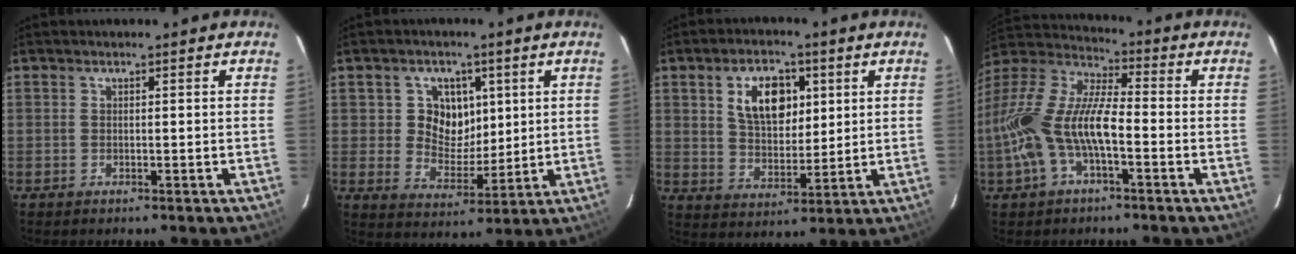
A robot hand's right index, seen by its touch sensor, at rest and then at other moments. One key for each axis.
{"total": 8.1, "fx": 2.2, "fy": 7.1, "fz": 3.2, "tx": -0.059, "ty": 0.003, "tz": 0.045}
{"total": 10.4, "fx": 3.7, "fy": 6.3, "fz": 7.5, "tx": -0.132, "ty": 0.016, "tz": 0.072}
{"total": 16.8, "fx": -4.7, "fy": 6.5, "fz": 14.7, "tx": -0.304, "ty": 0.001, "tz": -0.095}